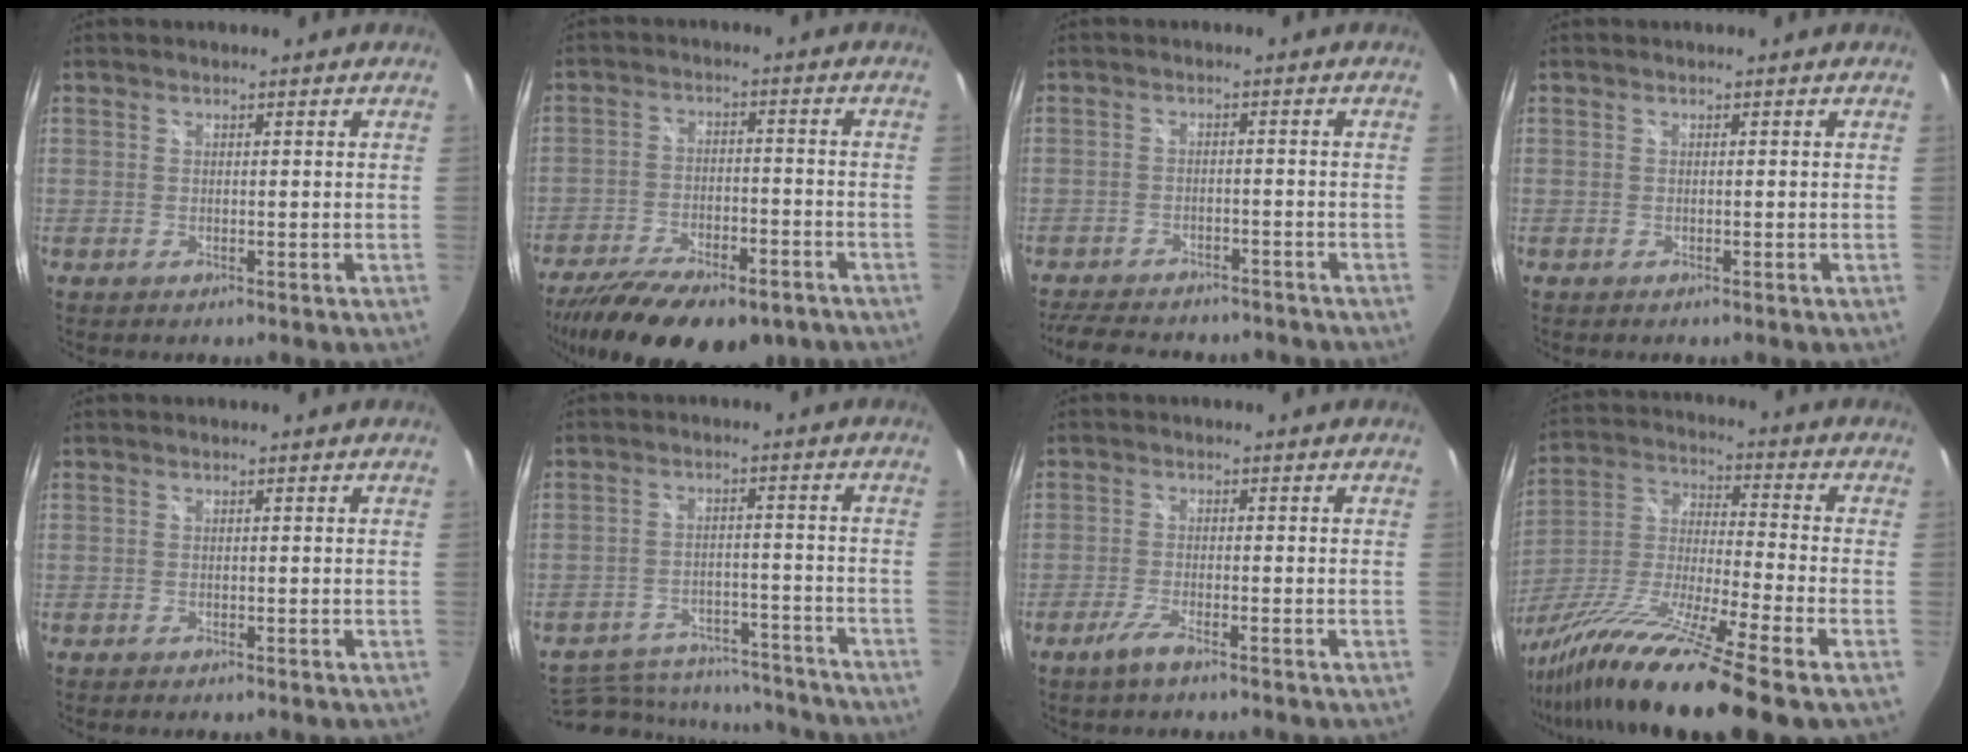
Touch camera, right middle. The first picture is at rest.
{"total": 19.9, "force": [-14.3, 7.4, 11.7], "torque": [-0.230, -0.046, -0.209]}
{"total": 13.3, "force": [-11.3, 4.3, 5.7], "torque": [-0.122, -0.024, -0.159]}
{"total": 0.0}
{"total": 0.9, "force": [0.7, -0.5, 0.2], "torque": [-0.002, 0.008, 0.010]}
{"total": 17.0, "force": [-14.7, 6.3, 5.8], "torque": [-0.134, 0.008, -0.190]}
{"total": 2.5, "force": [-1.6, -0.3, 1.9], "torque": [-0.049, -0.003, -0.038]}
{"total": 20.3, "force": [-14.6, -0.9, 14.0], "torque": [-0.264, -0.051, -0.266]}